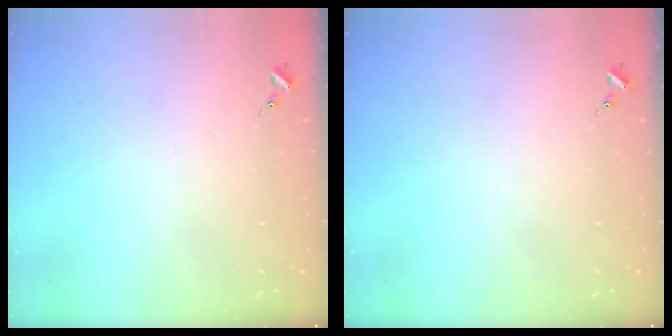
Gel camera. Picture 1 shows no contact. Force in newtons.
{"total": 0.0}